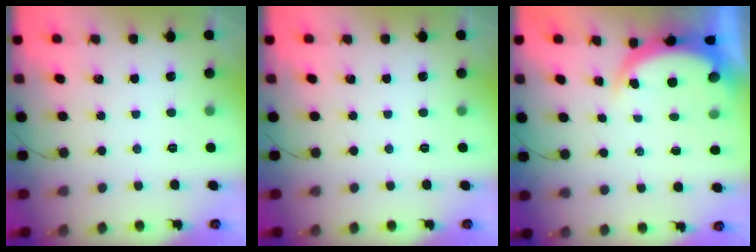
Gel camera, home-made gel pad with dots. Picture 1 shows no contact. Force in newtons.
{"total": 0.0}
{"total": 4.5, "press": 4.5, "slide": 0.2}